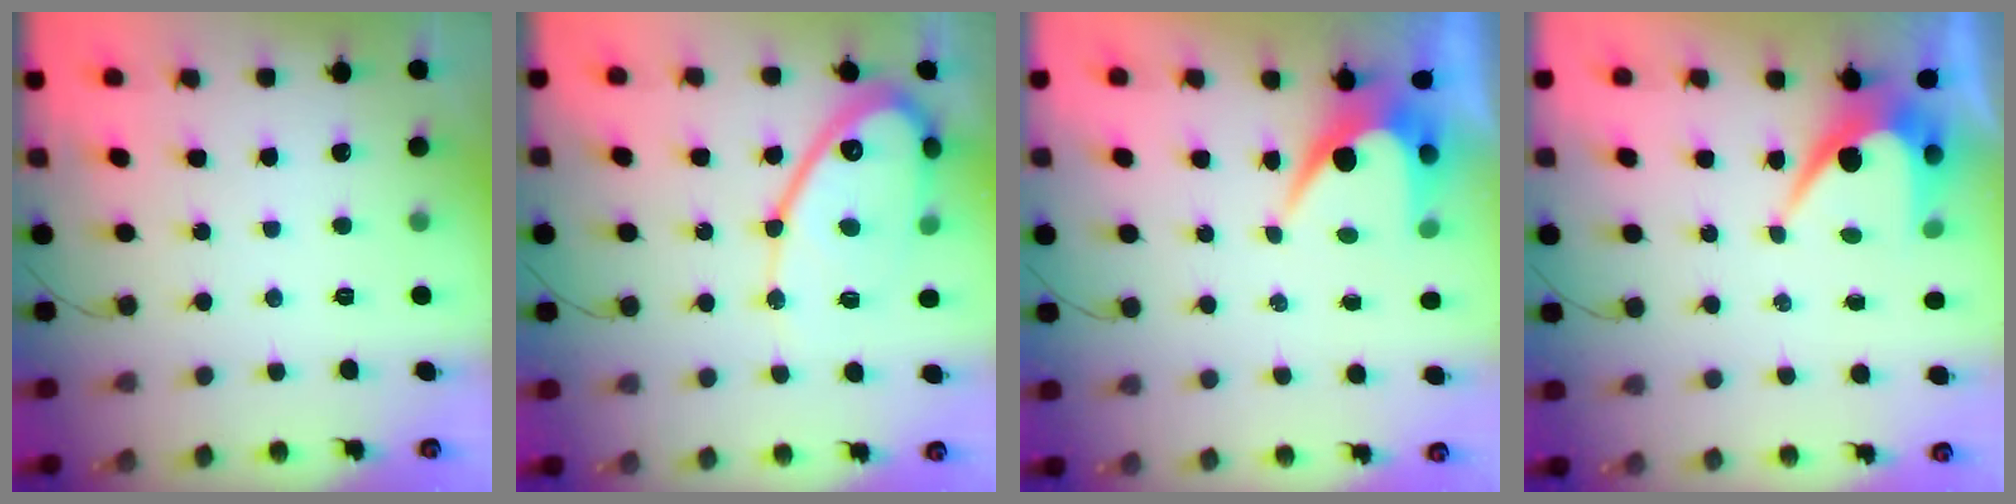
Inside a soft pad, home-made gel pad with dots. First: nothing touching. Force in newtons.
{"total": 16.1, "press": 16.1, "slide": 1.5}
{"total": 6.8, "press": 6.8, "slide": 0.3}
{"total": 8.2, "press": 8.2, "slide": 0.4}